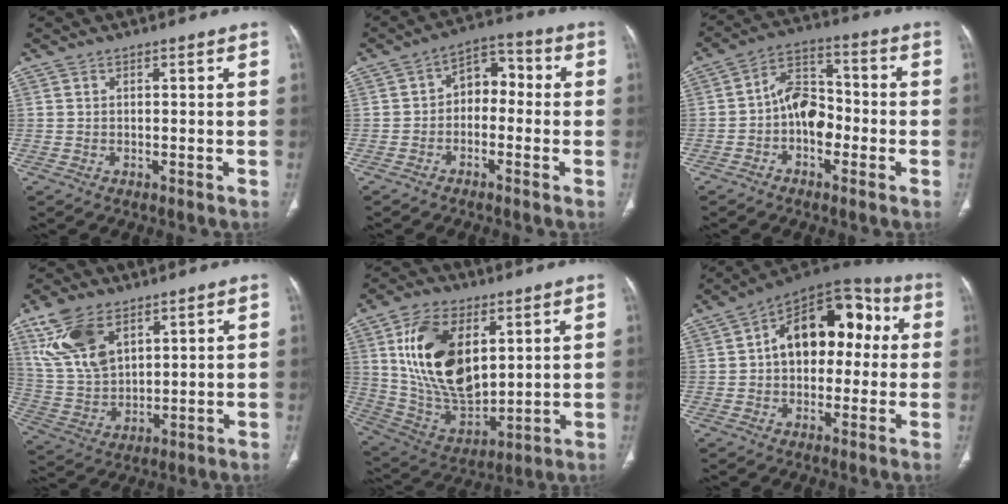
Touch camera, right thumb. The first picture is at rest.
{"total": 7.3, "force": [-0.8, 5.2, 5.1], "torque": [-0.049, 0.039, -0.029]}
{"total": 9.2, "force": [-2.1, 6.1, 6.6], "torque": [-0.083, 0.036, -0.049]}
{"total": 13.0, "force": [6.8, 7.2, 8.4], "torque": [-0.162, -0.019, 0.146]}
{"total": 20.8, "force": [5.9, 11.9, 16.0], "torque": [-0.271, -0.026, 0.121]}
{"total": 17.1, "force": [2.1, 11.0, 13.0], "torque": [-0.144, 0.050, 0.022]}